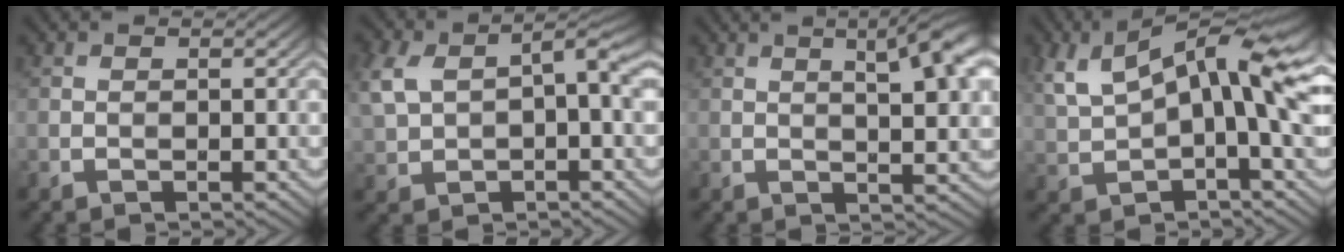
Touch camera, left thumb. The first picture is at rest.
{"total": 10.0, "force": [1.4, 5.9, 7.9], "torque": [-0.193, 0.005, 0.024]}
{"total": 8.5, "force": [3.2, 2.2, 7.5], "torque": [-0.094, 0.018, 0.041]}
{"total": 13.9, "force": [4.3, 5.4, 12.0], "torque": [-0.241, 0.002, 0.081]}